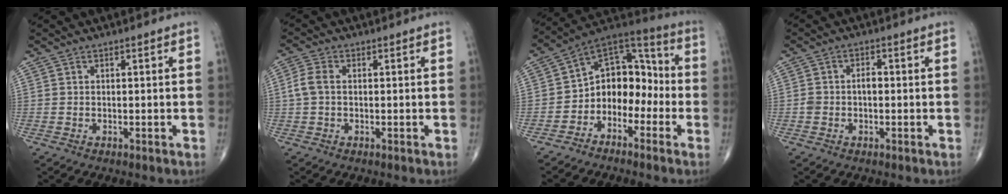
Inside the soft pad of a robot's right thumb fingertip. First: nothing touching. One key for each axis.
{"total": 3.5, "fx": 0.1, "fy": 2.2, "fz": 2.8, "tx": -0.069, "ty": 0.008, "tz": -0.003}
{"total": 12.0, "fx": -3.4, "fy": 8.8, "fz": 7.4, "tx": -0.068, "ty": 0.075, "tz": -0.074}
{"total": 2.6, "fx": -0.4, "fy": 1.8, "fz": 1.9, "tx": -0.031, "ty": 0.013, "tz": -0.008}